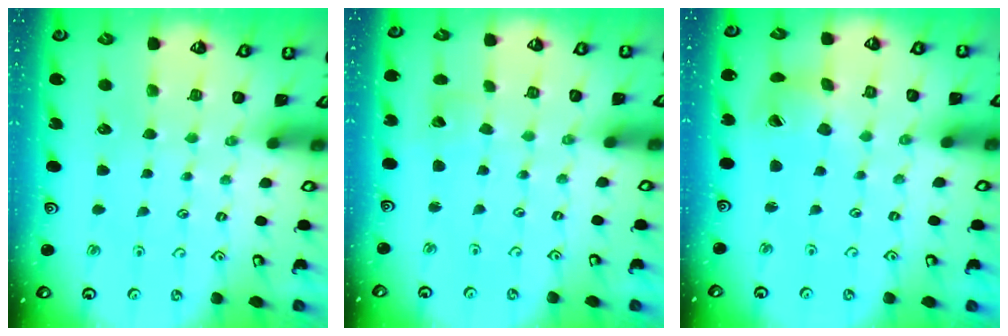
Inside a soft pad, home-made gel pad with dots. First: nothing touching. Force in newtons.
{"total": 2.9, "press": 2.9, "slide": 0.3}
{"total": 5.4, "press": 5.4, "slide": 0.5}